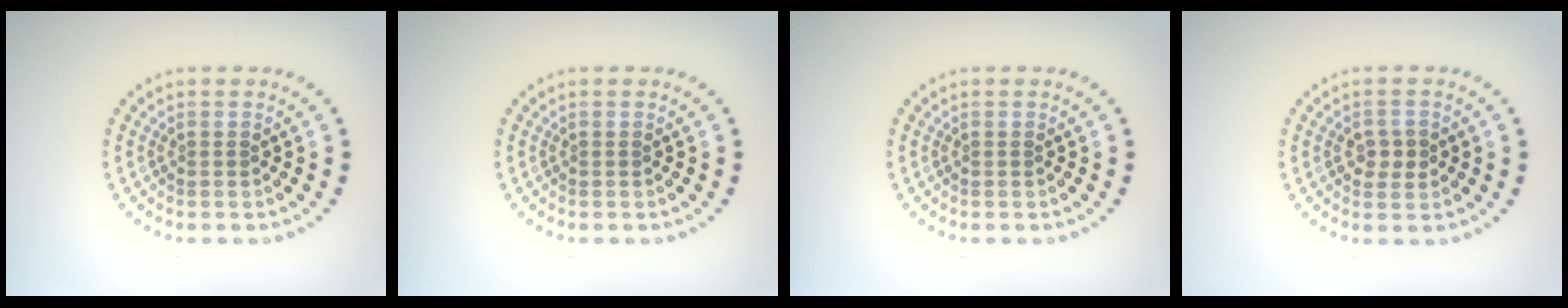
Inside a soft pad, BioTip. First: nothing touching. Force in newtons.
{"total": 0.0}
{"total": 0.0}
{"total": 2.0, "press": 2.0, "slide": 0.1}